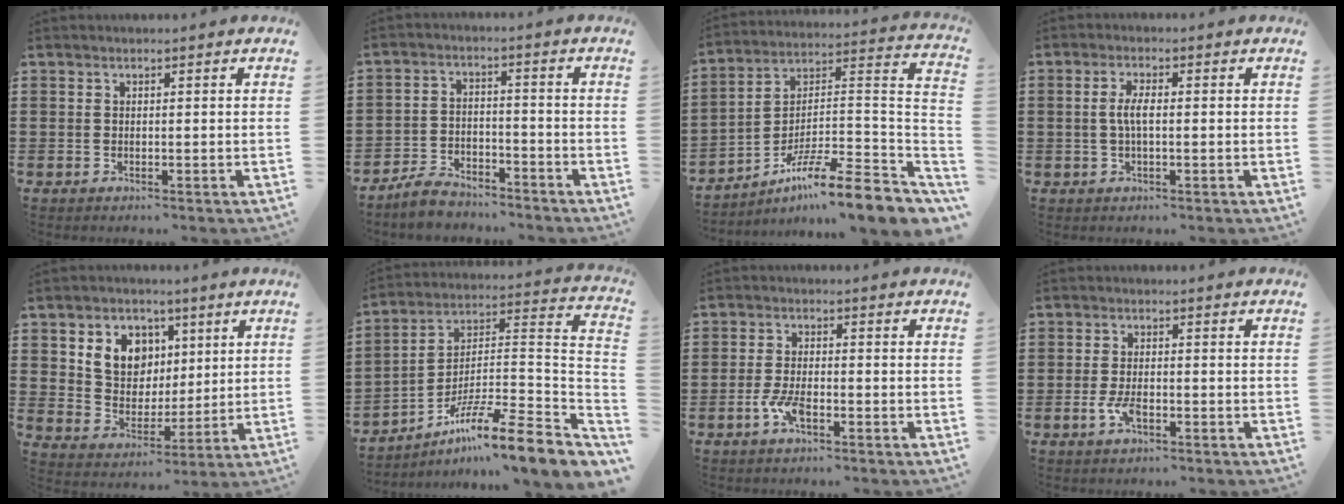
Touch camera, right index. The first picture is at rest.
{"total": 4.8, "force": [-4.5, 1.4, 0.9], "torque": [-0.024, 0.012, -0.090]}
{"total": 10.9, "force": [-8.1, 0.8, 7.3], "torque": [-0.118, -0.001, -0.159]}
{"total": 3.3, "force": [-0.2, 1.0, 3.1], "torque": [-0.064, 0.000, -0.008]}
{"total": 8.0, "force": [3.7, 6.7, 2.4], "torque": [-0.071, 0.002, 0.067]}
{"total": 11.0, "force": [-7.7, 0.5, 7.9], "torque": [-0.130, -0.007, -0.153]}
{"total": 4.3, "force": [-2.0, 1.5, 3.5], "torque": [-0.080, -0.004, -0.039]}
{"total": 3.7, "force": [-1.4, 1.4, 3.2], "torque": [-0.076, -0.008, -0.028]}